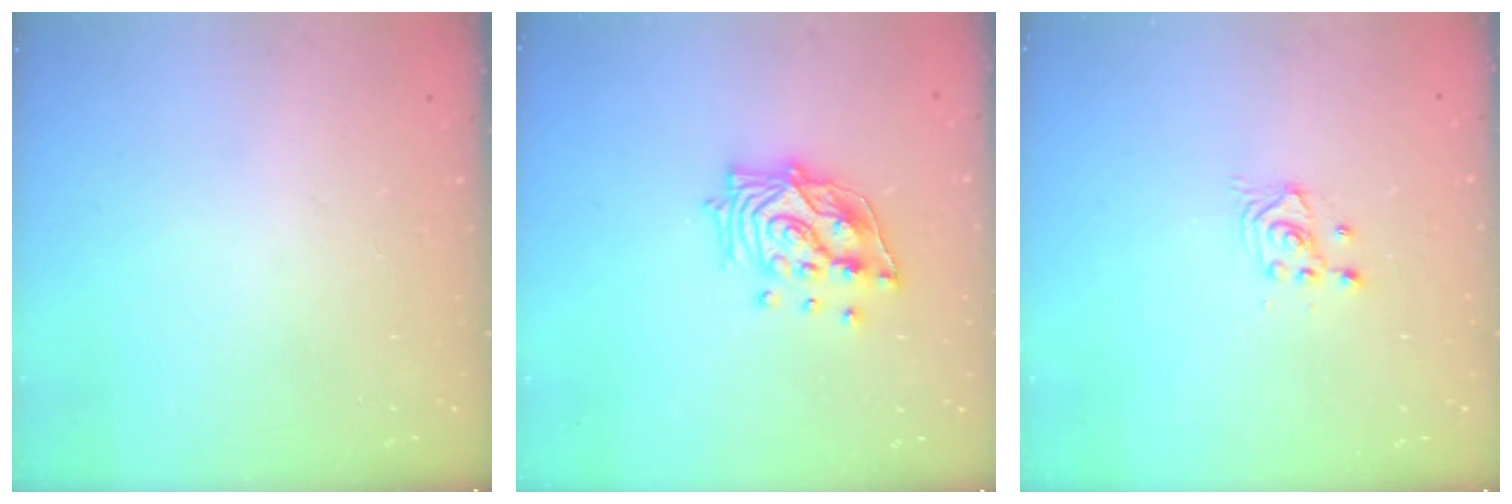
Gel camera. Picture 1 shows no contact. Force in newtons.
{"total": 14.5, "press": 14.4, "slide": 1.6}
{"total": 2.7, "press": 2.7, "slide": 0.2}